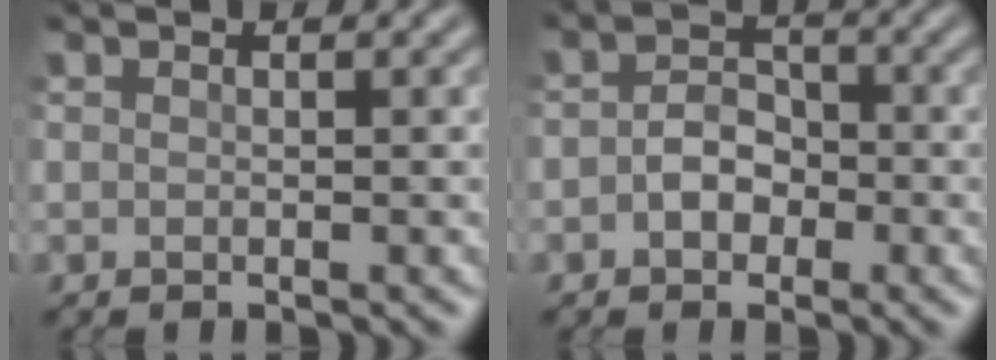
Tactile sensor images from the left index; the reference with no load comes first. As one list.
[{"total": 2.8, "force": [-0.8, 2.1, 1.7], "torque": [-0.030, 0.001, -0.020]}]